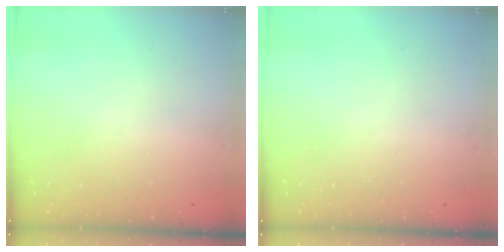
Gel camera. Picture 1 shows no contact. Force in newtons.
{"total": 0.0}